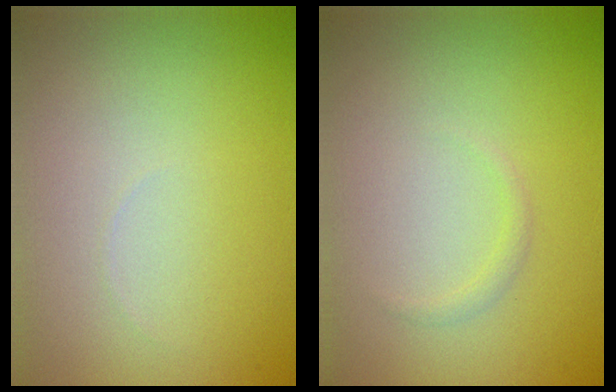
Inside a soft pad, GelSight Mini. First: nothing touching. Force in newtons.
{"total": 0.6, "press": 0.6, "slide": 0.0}